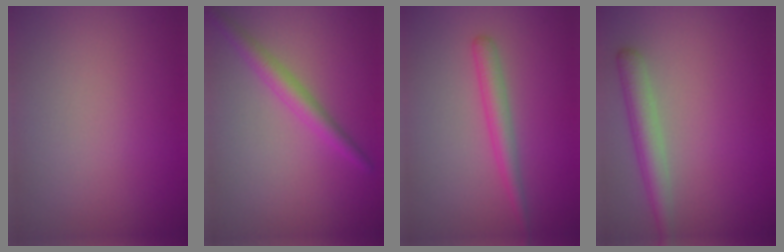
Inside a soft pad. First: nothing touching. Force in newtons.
{"total": 2.5, "press": 2.5, "slide": 0.1}
{"total": 2.4, "press": 2.4, "slide": 0.2}
{"total": 3.2, "press": 3.2, "slide": 0.2}